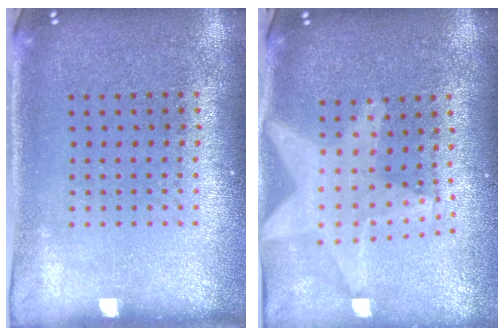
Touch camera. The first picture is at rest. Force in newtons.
{"total": 1.9, "press": 1.6, "slide": 0.8}